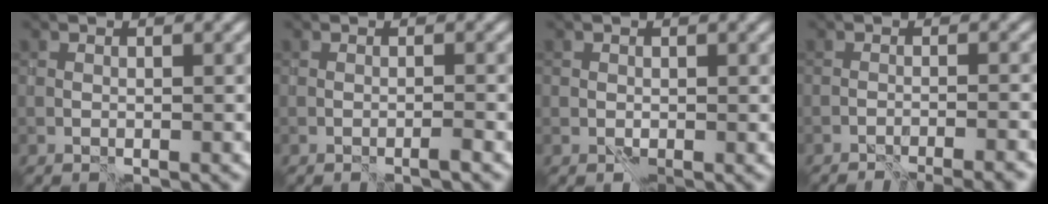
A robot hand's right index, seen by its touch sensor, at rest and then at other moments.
{"total": 1.1, "force": [-0.6, -0.8, 0.2], "torque": [-0.001, -0.001, -0.013]}
{"total": 1.0, "force": [0.4, 0.9, 0.2], "torque": [-0.005, 0.001, 0.007]}
{"total": 5.3, "force": [-5.2, 0.1, 1.0], "torque": [0.005, 0.013, -0.065]}